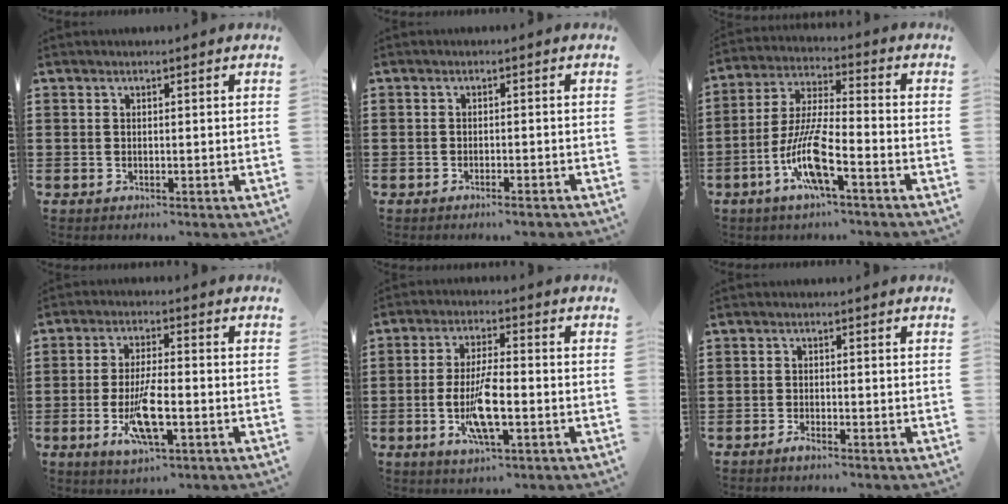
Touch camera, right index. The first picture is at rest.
{"total": 1.2, "force": [-1.0, -0.2, 0.6], "torque": [-0.013, -0.004, -0.018]}
{"total": 10.3, "force": [-4.9, 1.9, 8.8], "torque": [-0.197, -0.010, -0.098]}
{"total": 7.6, "force": [-2.5, 2.1, 6.9], "torque": [-0.138, -0.010, -0.045]}
{"total": 8.2, "force": [-2.3, 2.3, 7.5], "torque": [-0.158, -0.009, -0.046]}
{"total": 1.3, "force": [-1.1, 0.0, 0.6], "torque": [-0.021, -0.009, -0.022]}